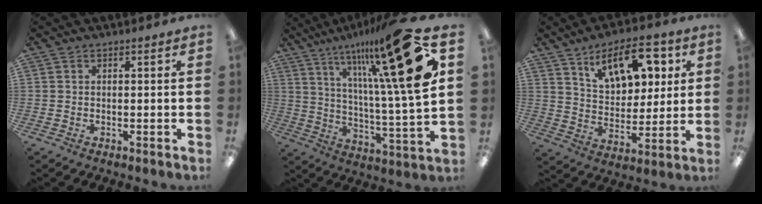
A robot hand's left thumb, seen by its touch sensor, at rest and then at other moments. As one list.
[{"total": 25.9, "force": [13.9, 4.6, 21.4], "torque": [-0.333, -0.077, 0.212]}, {"total": 14.5, "force": [8.6, 7.6, 8.9], "torque": [-0.130, -0.026, 0.151]}]